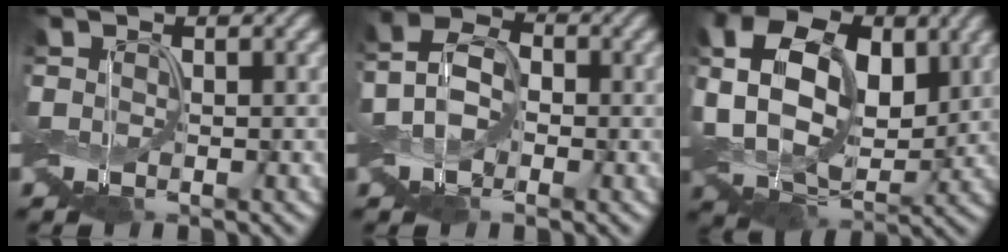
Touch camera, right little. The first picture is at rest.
{"total": 4.6, "force": [-0.5, 3.2, 3.2], "torque": [-0.076, 0.011, -0.015]}
{"total": 12.5, "force": [2.3, 8.6, 8.7], "torque": [-0.167, 0.017, 0.037]}